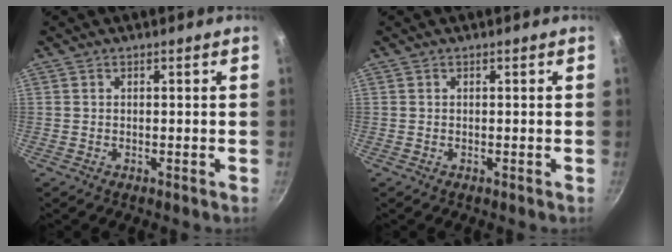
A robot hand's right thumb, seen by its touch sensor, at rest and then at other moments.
{"total": 0.0}